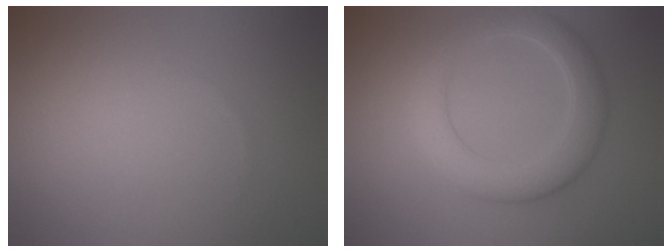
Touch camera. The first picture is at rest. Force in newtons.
{"total": 4.9, "press": 4.8, "slide": 0.5}